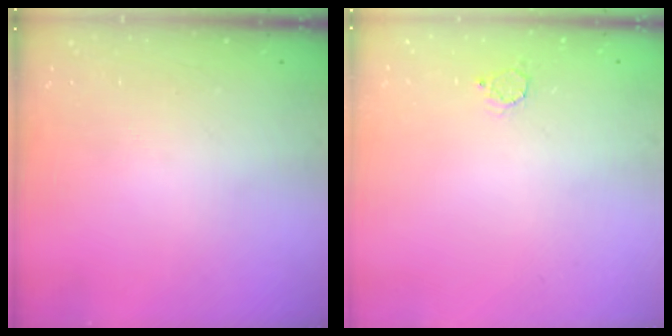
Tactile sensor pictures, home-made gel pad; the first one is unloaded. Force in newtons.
{"total": 2.1, "press": 2.1, "slide": 0.2}